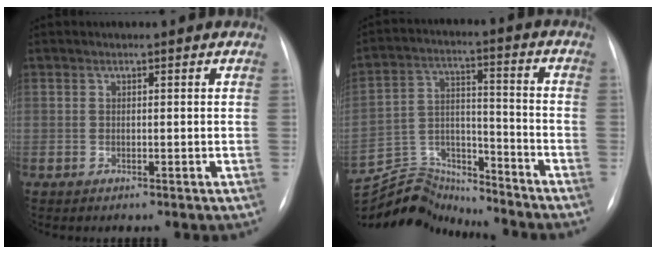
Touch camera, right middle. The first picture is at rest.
{"total": 14.5, "force": [-14.3, 2.2, 0.8], "torque": [-0.021, 0.042, -0.245]}